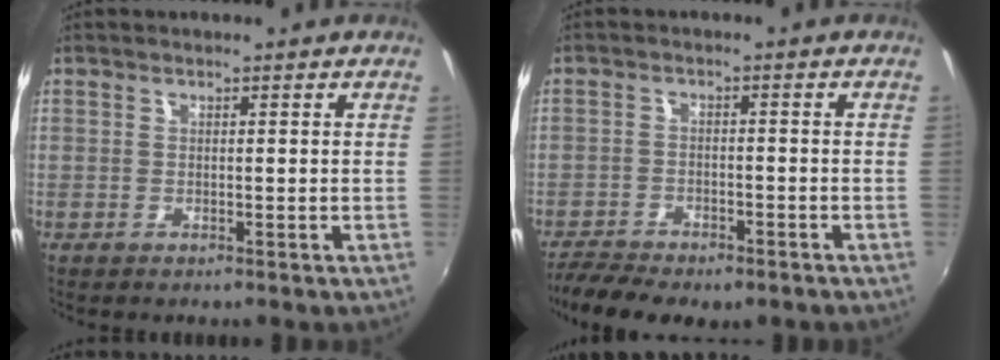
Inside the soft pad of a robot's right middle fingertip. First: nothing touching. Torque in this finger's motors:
{"motor_torque": [1.07, -1.07, 0.13, 0.08]}